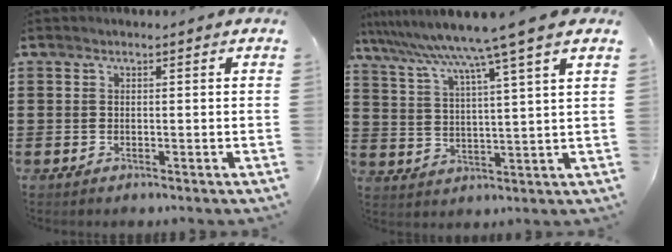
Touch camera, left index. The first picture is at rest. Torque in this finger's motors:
{"motor_torque": [2.13, -0.01, 1.05, 0.21]}